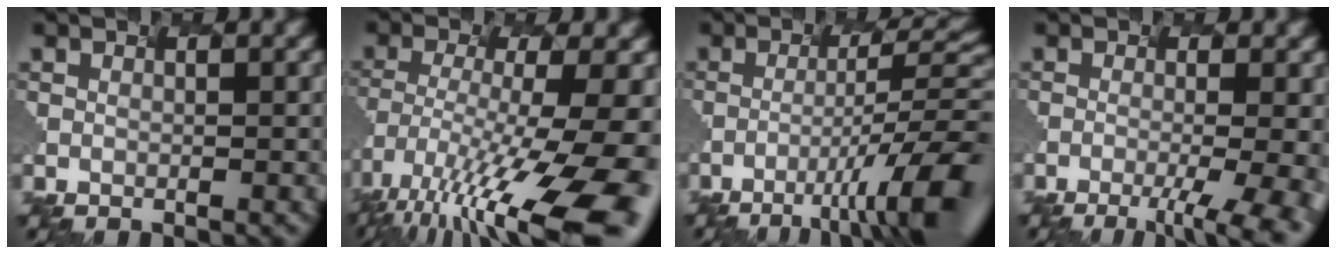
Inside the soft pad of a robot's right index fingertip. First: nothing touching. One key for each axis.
{"total": 14.7, "fx": -9.2, "fy": 2.7, "fz": 11.1, "tx": -0.233, "ty": -0.022, "tz": -0.116}
{"total": 9.8, "fx": -5.6, "fy": 0.6, "fz": 8.1, "tx": -0.140, "ty": -0.003, "tz": -0.059}
{"total": 7.5, "fx": -3.1, "fy": 2.1, "fz": 6.5, "tx": -0.073, "ty": -0.011, "tz": -0.013}